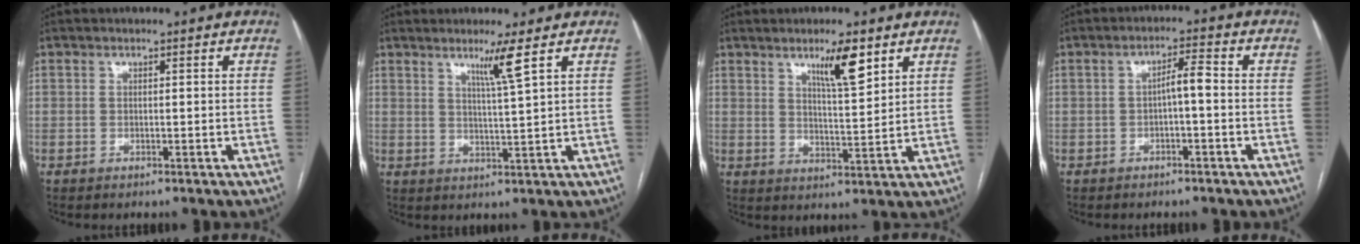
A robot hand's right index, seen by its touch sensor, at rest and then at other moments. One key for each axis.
{"total": 4.4, "fx": 2.5, "fy": -1.5, "fz": 3.3, "tx": -0.061, "ty": -0.013, "tz": 0.050}
{"total": 6.8, "fx": 4.2, "fy": 0.8, "fz": 5.3, "tx": -0.090, "ty": -0.005, "tz": 0.071}
{"total": 3.2, "fx": -0.5, "fy": 0.5, "fz": 3.1, "tx": -0.049, "ty": 0.012, "tz": -0.007}